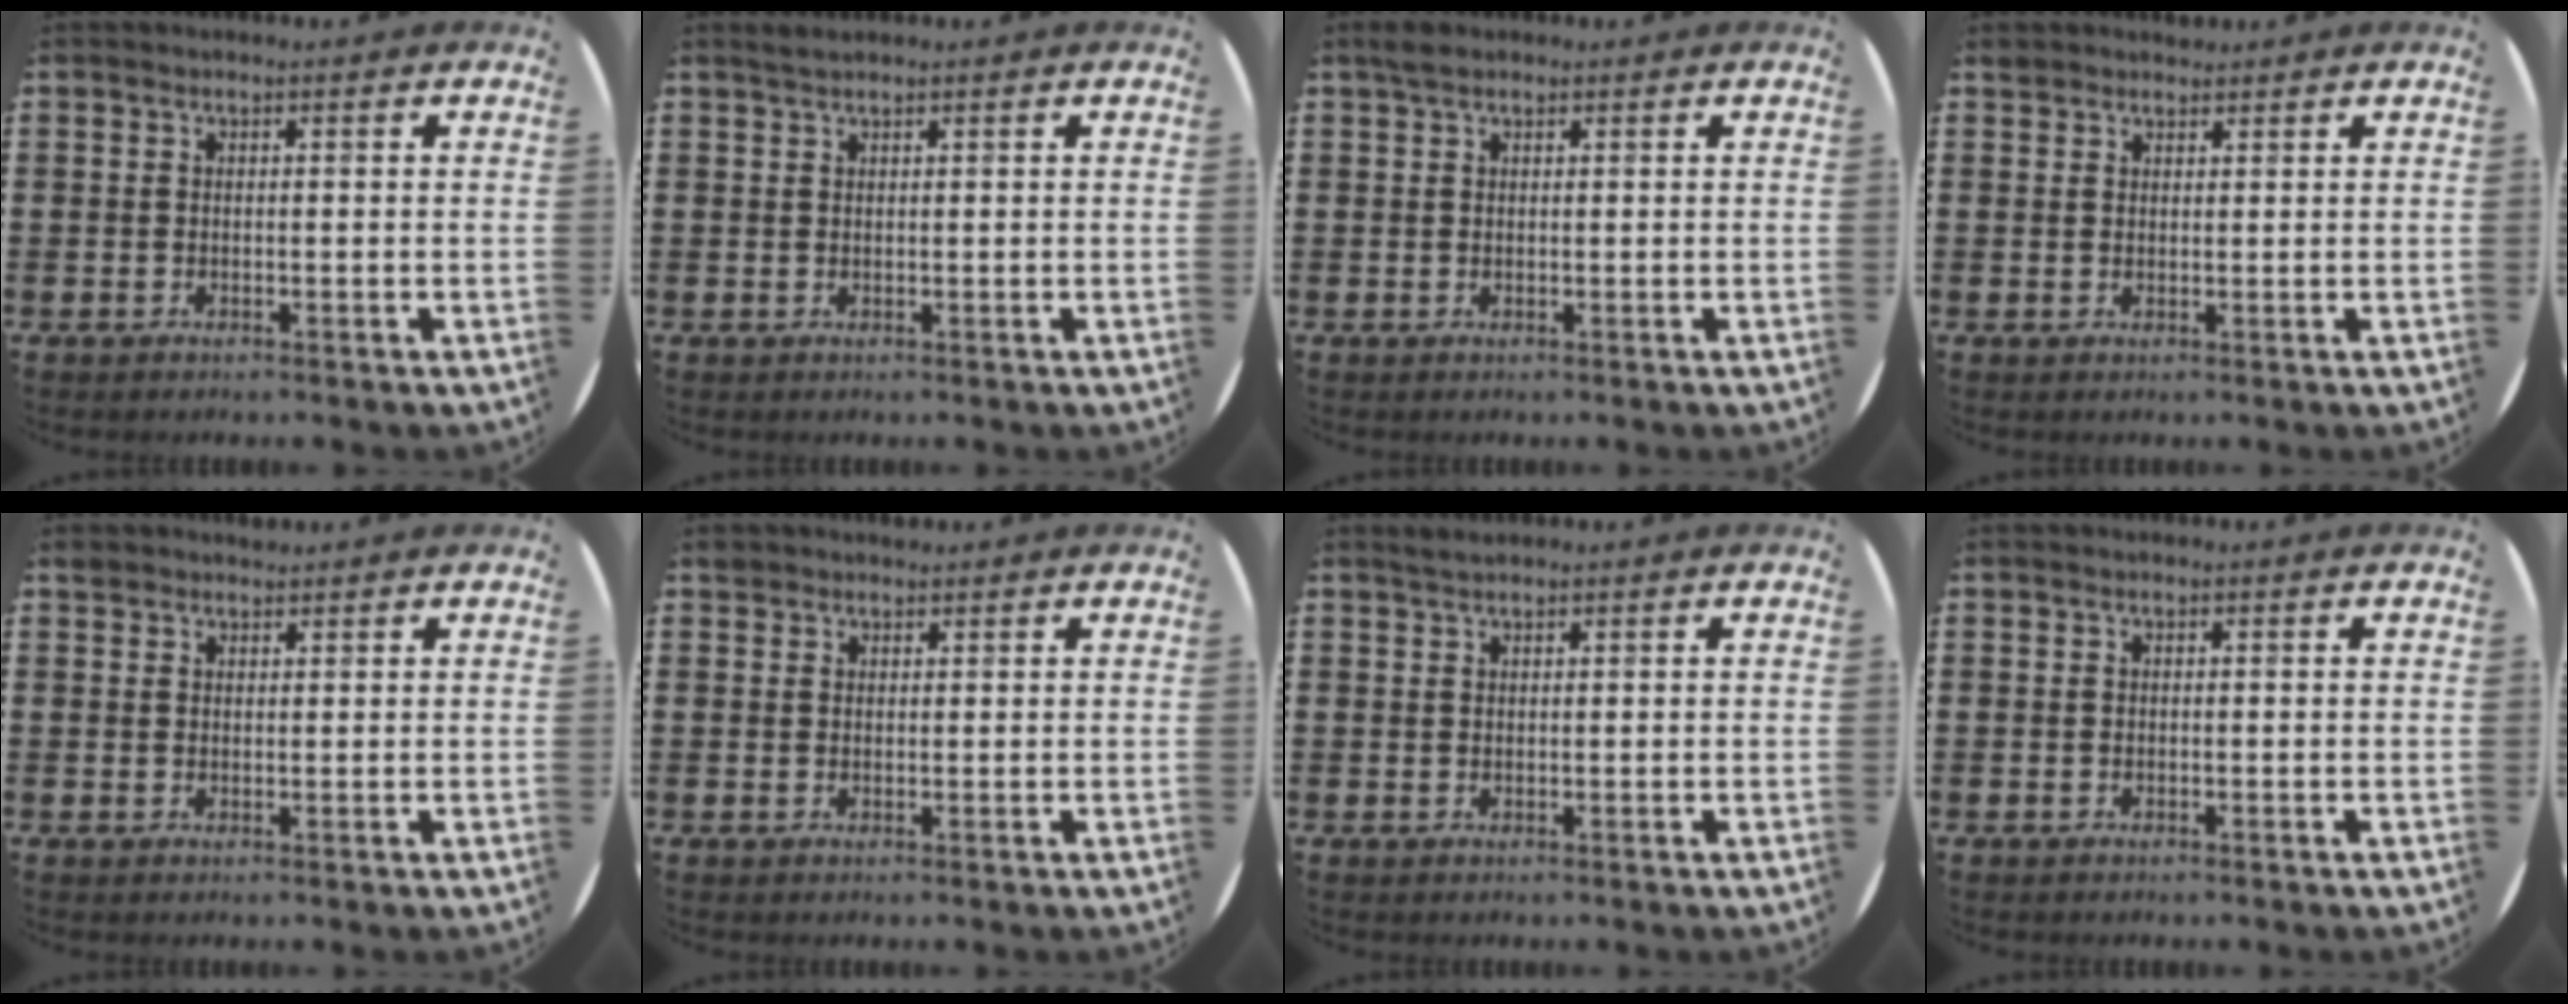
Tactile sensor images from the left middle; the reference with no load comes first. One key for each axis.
{"total": 0.8, "fx": 0.8, "fy": -0.1, "fz": 0.2, "tx": -0.003, "ty": 0.001, "tz": 0.015}
{"total": 1.4, "fx": 1.1, "fy": 0.6, "fz": 0.6, "tx": -0.006, "ty": 0.003, "tz": 0.018}
{"total": 1.4, "fx": 1.4, "fy": 0.5, "fz": -0.1, "tx": -0.001, "ty": 0.003, "tz": 0.027}
{"total": 1.3, "fx": 1.2, "fy": 0.4, "fz": 0.0, "tx": -0.001, "ty": 0.003, "tz": 0.023}
{"total": 1.3, "fx": 1.2, "fy": 0.5, "fz": 0.0, "tx": 0.006, "ty": 0.000, "tz": 0.022}
{"total": 0.9, "fx": 0.9, "fy": 0.0, "fz": 0.2, "tx": -0.004, "ty": 0.001, "tz": 0.017}
{"total": 0.0}